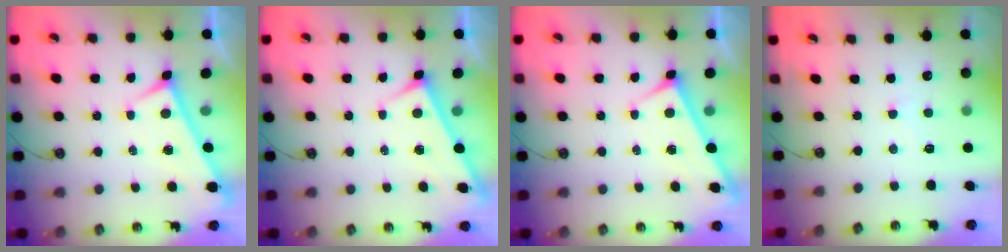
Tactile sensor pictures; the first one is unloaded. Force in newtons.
{"total": 3.0, "press": 3.0, "slide": 0.1}
{"total": 3.0, "press": 2.9, "slide": 0.3}
{"total": 2.1, "press": 2.1, "slide": 0.5}